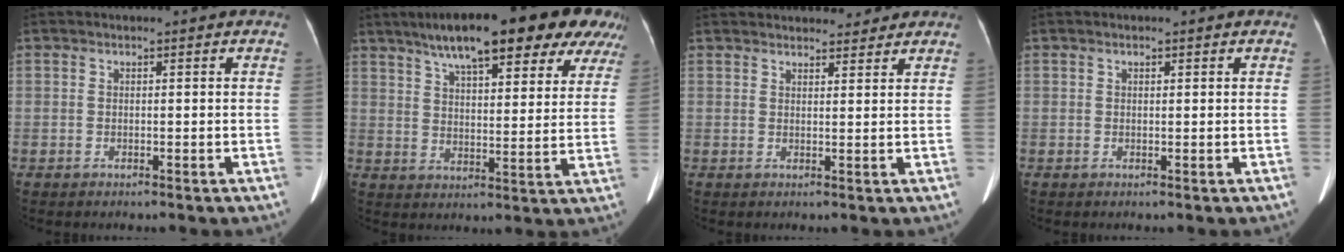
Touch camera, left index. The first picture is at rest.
{"total": 21.9, "force": [15.4, 5.6, 14.6], "torque": [-0.210, 0.047, 0.204]}
{"total": 10.7, "force": [9.9, 2.8, 2.8], "torque": [-0.024, 0.024, 0.127]}
{"total": 0.6, "force": [0.3, 0.3, 0.4], "torque": [-0.008, 0.001, 0.005]}